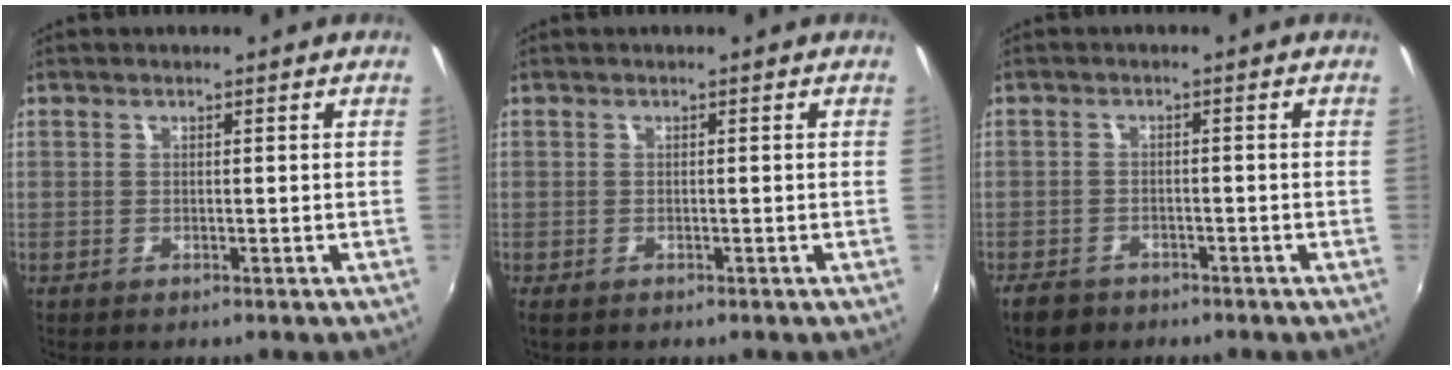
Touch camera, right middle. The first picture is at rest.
{"total": 0.8, "force": [-0.6, 0.1, 0.5], "torque": [-0.012, -0.006, -0.009]}
{"total": 4.6, "force": [-3.4, 2.5, 1.7], "torque": [-0.052, -0.005, -0.058]}